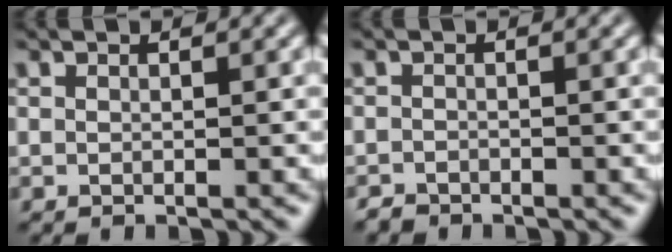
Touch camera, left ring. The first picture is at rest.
{"total": 1.0, "force": [-0.9, 0.4, 0.0], "torque": [0.002, -0.001, -0.020]}